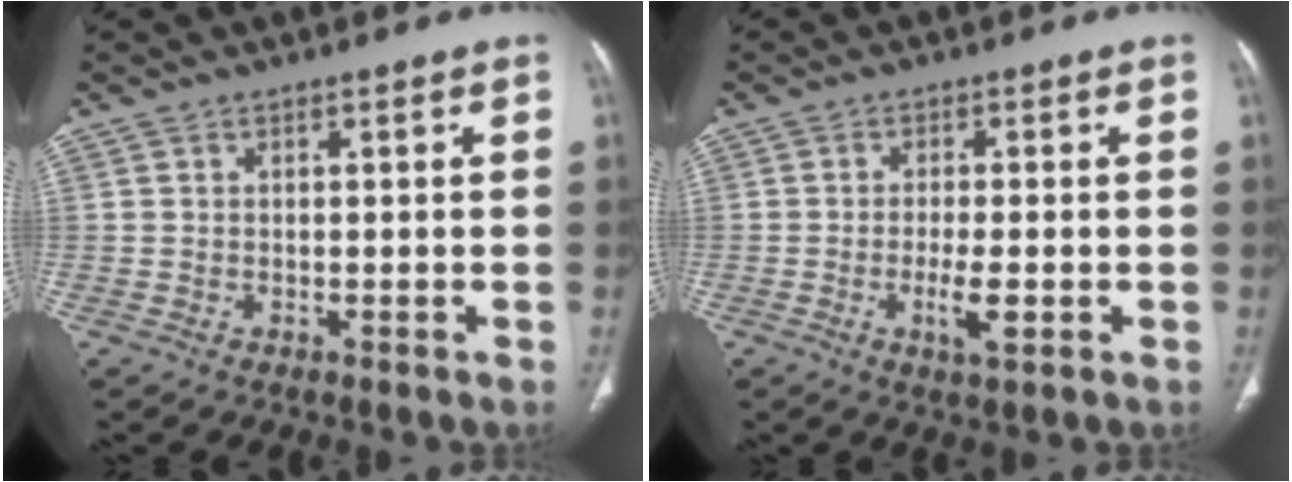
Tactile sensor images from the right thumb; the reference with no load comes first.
{"total": 4.5, "force": [-1.3, 1.1, 4.1], "torque": [-0.080, -0.006, -0.022]}